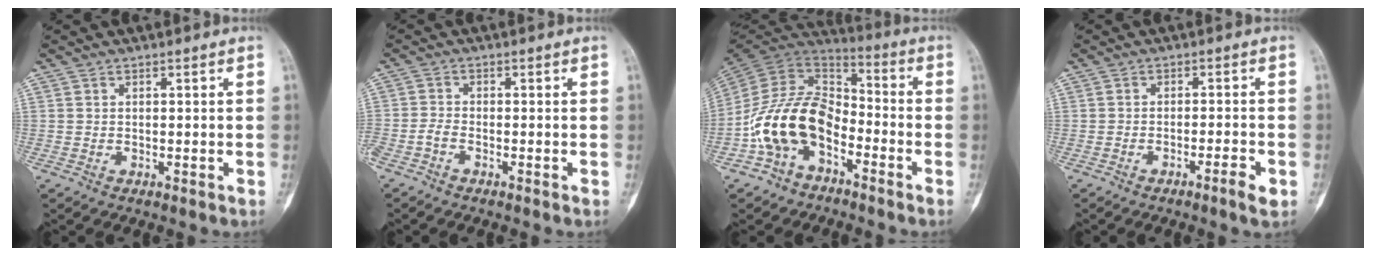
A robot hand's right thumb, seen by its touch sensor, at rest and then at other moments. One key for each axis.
{"total": 2.1, "fx": -1.4, "fy": 0.7, "fz": 1.4, "tx": -0.041, "ty": 0.005, "tz": -0.034}
{"total": 15.6, "fx": -6.2, "fy": 10.0, "fz": 10.3, "tx": -0.181, "ty": 0.070, "tz": -0.128}
{"total": 3.3, "fx": -1.7, "fy": 0.2, "fz": 2.8, "tx": -0.053, "ty": 0.008, "tz": -0.029}